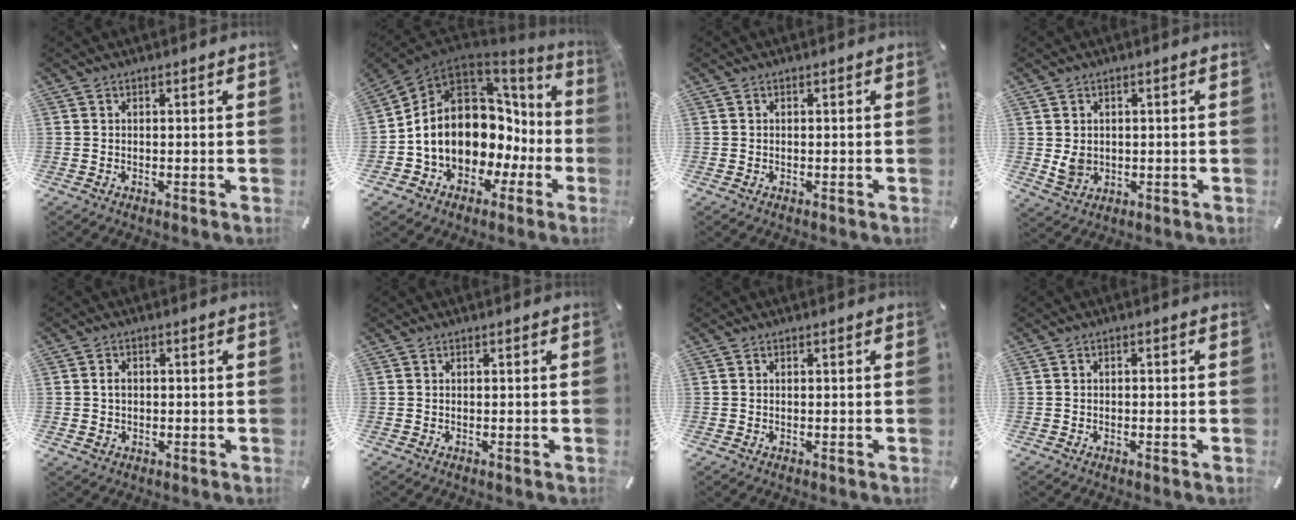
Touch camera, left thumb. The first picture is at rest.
{"total": 16.0, "force": [0.5, 12.4, 10.1], "torque": [-0.207, -0.025, 0.016]}
{"total": 0.0}
{"total": 4.2, "force": [0.5, 3.8, 1.8], "torque": [-0.033, -0.006, 0.007]}
{"total": 2.7, "force": [0.2, 2.3, 1.4], "torque": [-0.032, 0.007, 0.000]}
{"total": 0.0}
{"total": 0.0}
{"total": 0.7, "force": [-0.4, 0.5, 0.4], "torque": [-0.007, 0.002, -0.009]}